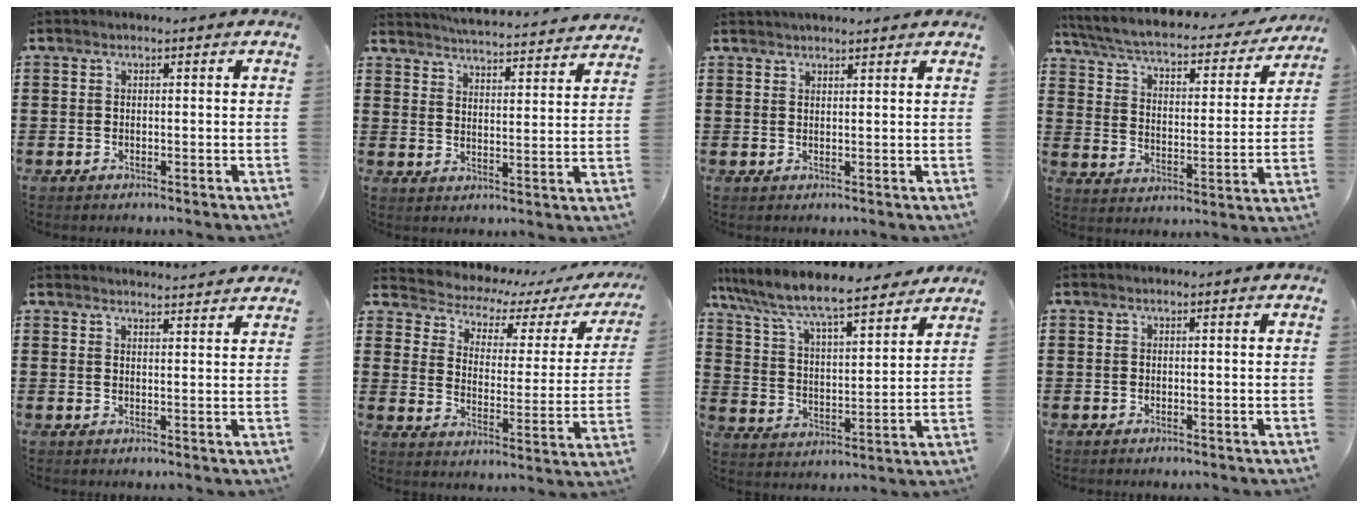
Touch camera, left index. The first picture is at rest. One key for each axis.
{"total": 4.3, "fx": 4.3, "fy": -0.7, "fz": 0.2, "tx": -0.028, "ty": -0.039, "tz": 0.069}
{"total": 1.8, "fx": 1.8, "fy": 0.1, "fz": 0.2, "tx": -0.007, "ty": 0.000, "tz": 0.035}
{"total": 4.7, "fx": 3.9, "fy": 0.7, "fz": 2.5, "tx": -0.068, "ty": -0.031, "tz": 0.059}
{"total": 2.6, "fx": 2.6, "fy": -0.3, "fz": 0.0, "tx": -0.007, "ty": -0.010, "tz": 0.049}
{"total": 3.4, "fx": 2.9, "fy": 1.5, "fz": 1.0, "tx": -0.044, "ty": -0.026, "tz": 0.040}
{"total": 7.7, "fx": 7.2, "fy": 0.6, "fz": 2.9, "tx": -0.089, "ty": -0.051, "tz": 0.118}
{"total": 0.0}